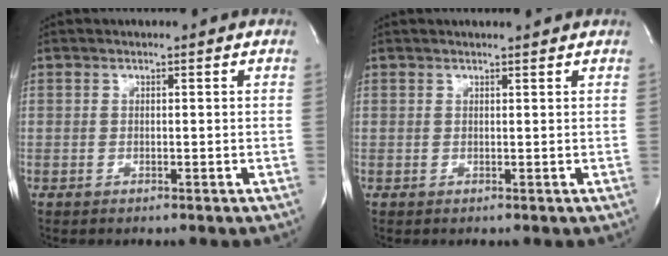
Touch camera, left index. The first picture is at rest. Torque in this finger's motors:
{"motor_torque": [0.40, -0.40, 0.12, 0.01]}